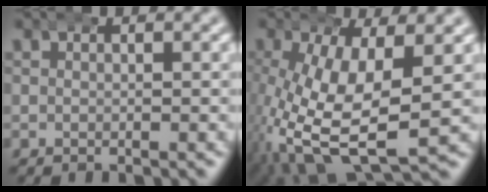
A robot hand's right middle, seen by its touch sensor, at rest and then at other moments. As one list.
[{"total": 9.7, "force": [-0.9, 4.8, 8.3], "torque": [-0.174, -0.031, 0.009]}]